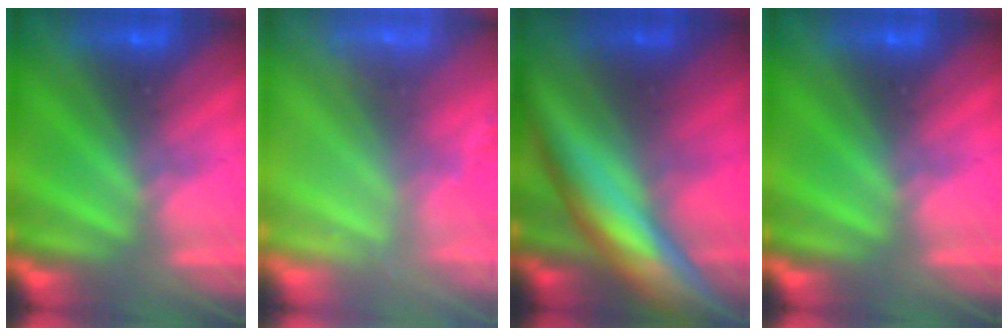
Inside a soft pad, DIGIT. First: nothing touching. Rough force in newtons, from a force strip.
{"total": 2.9}
{"total": 5.6}
{"total": 0.0}